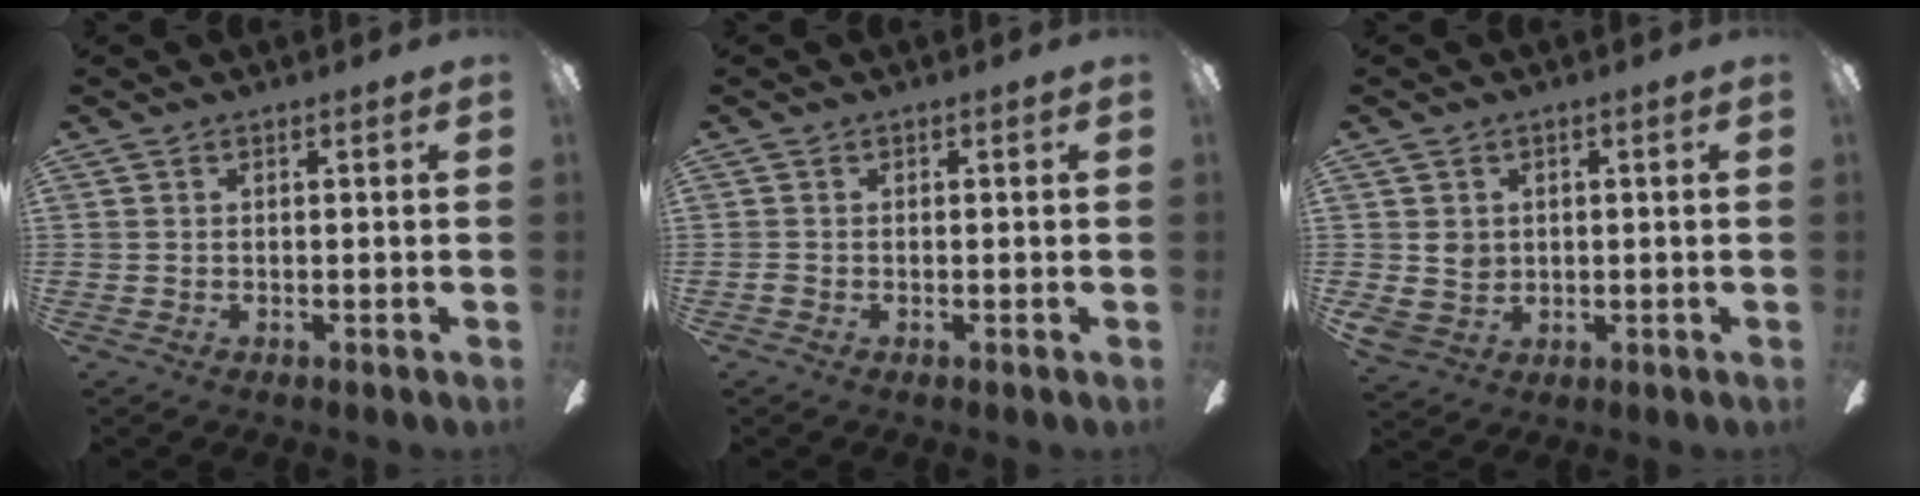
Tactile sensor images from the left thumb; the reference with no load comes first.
{"total": 0.7, "force": [-0.6, 0.3, 0.3], "torque": [-0.006, 0.001, -0.011]}
{"total": 4.2, "force": [1.0, 3.8, 1.4], "torque": [-0.020, 0.000, 0.019]}